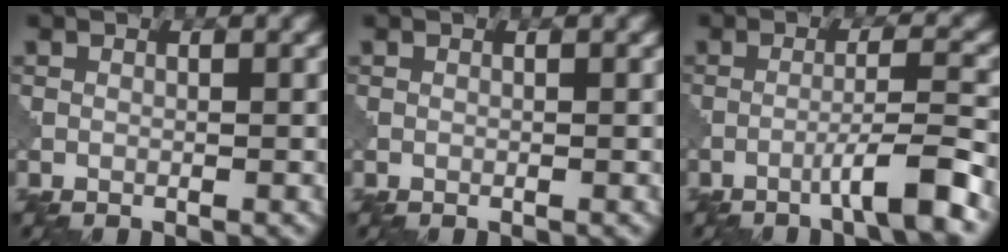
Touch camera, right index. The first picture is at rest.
{"total": 0.0}
{"total": 4.5, "force": [-2.6, 0.1, 3.7], "torque": [-0.053, 0.015, -0.059]}